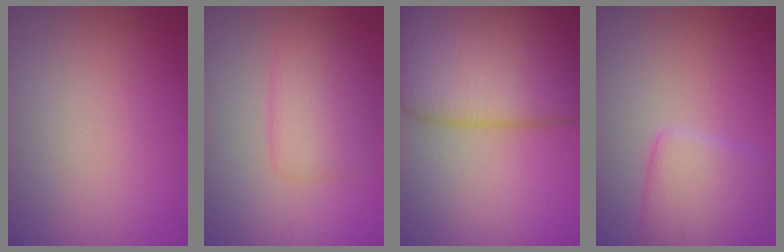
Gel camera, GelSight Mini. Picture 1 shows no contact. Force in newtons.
{"total": 3.6, "press": 3.6, "slide": 0.2}
{"total": 12.3, "press": 12.3, "slide": 0.8}
{"total": 4.4, "press": 4.4, "slide": 0.4}